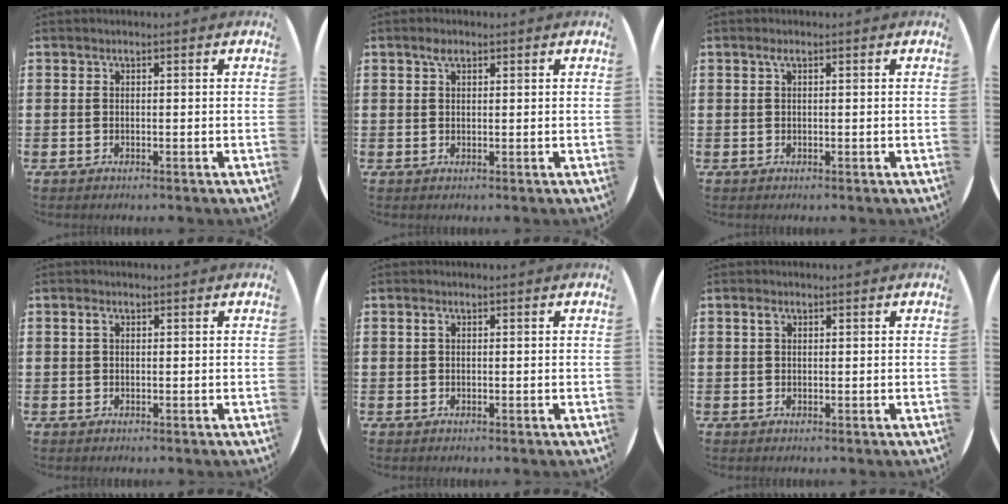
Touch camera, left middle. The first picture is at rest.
{"total": 1.6, "force": [1.0, 0.7, 1.0], "torque": [-0.015, 0.003, 0.016]}
{"total": 0.7, "force": [0.3, 0.1, 0.6], "torque": [-0.013, 0.002, 0.006]}
{"total": 0.9, "force": [0.3, 0.6, 0.6], "torque": [-0.014, 0.005, 0.006]}
{"total": 0.7, "force": [0.2, 0.5, 0.5], "torque": [-0.012, 0.003, 0.004]}
{"total": 1.2, "force": [0.5, 0.8, 0.7], "torque": [-0.009, 0.003, 0.007]}